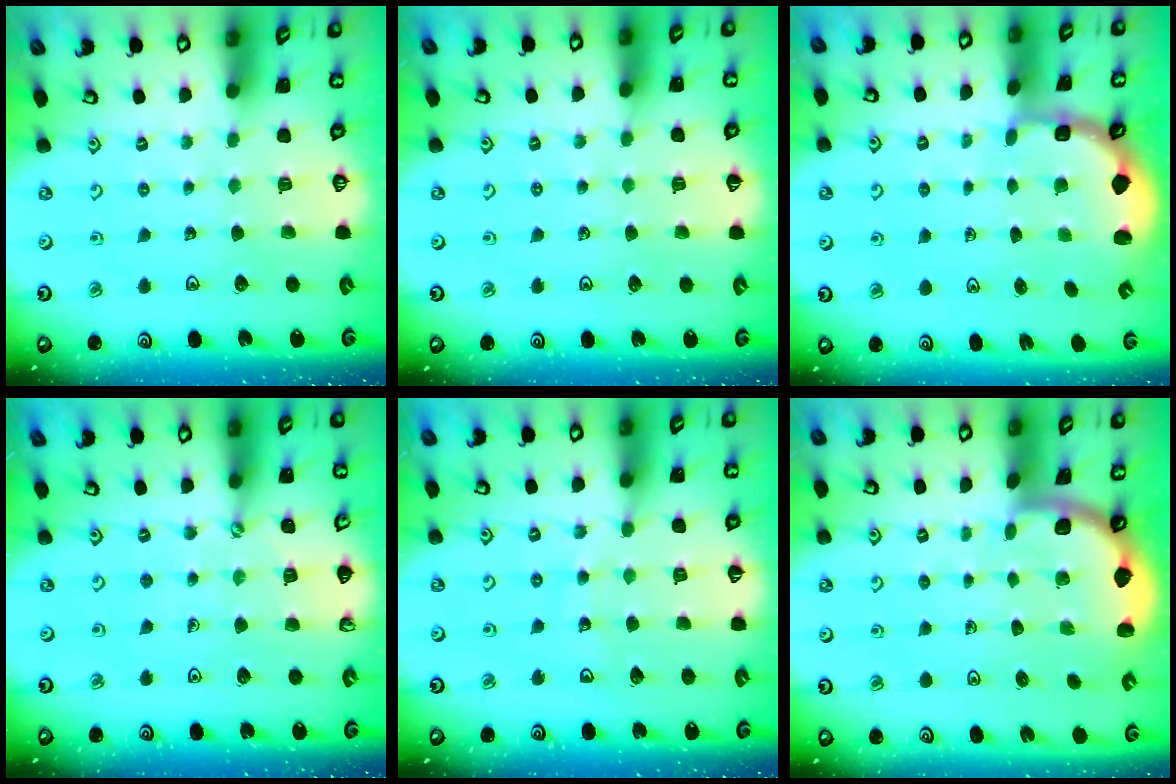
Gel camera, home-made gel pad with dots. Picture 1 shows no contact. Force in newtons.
{"total": 1.3, "press": 1.3, "slide": 0.2}
{"total": 2.7, "press": 2.1, "slide": 1.7}
{"total": 2.7, "press": 2.7, "slide": 0.4}
{"total": 7.3, "press": 7.3, "slide": 0.8}
{"total": 1.3, "press": 1.3, "slide": 0.1}